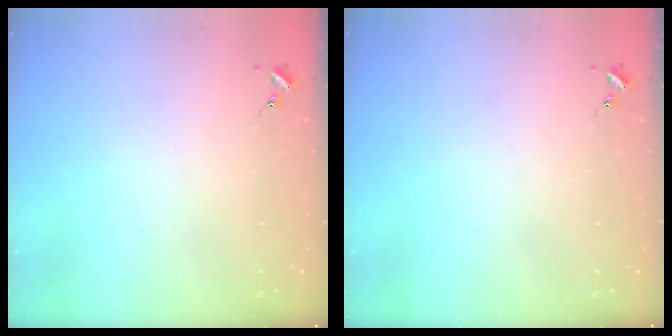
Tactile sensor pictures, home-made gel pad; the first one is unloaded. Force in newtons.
{"total": 0.0}